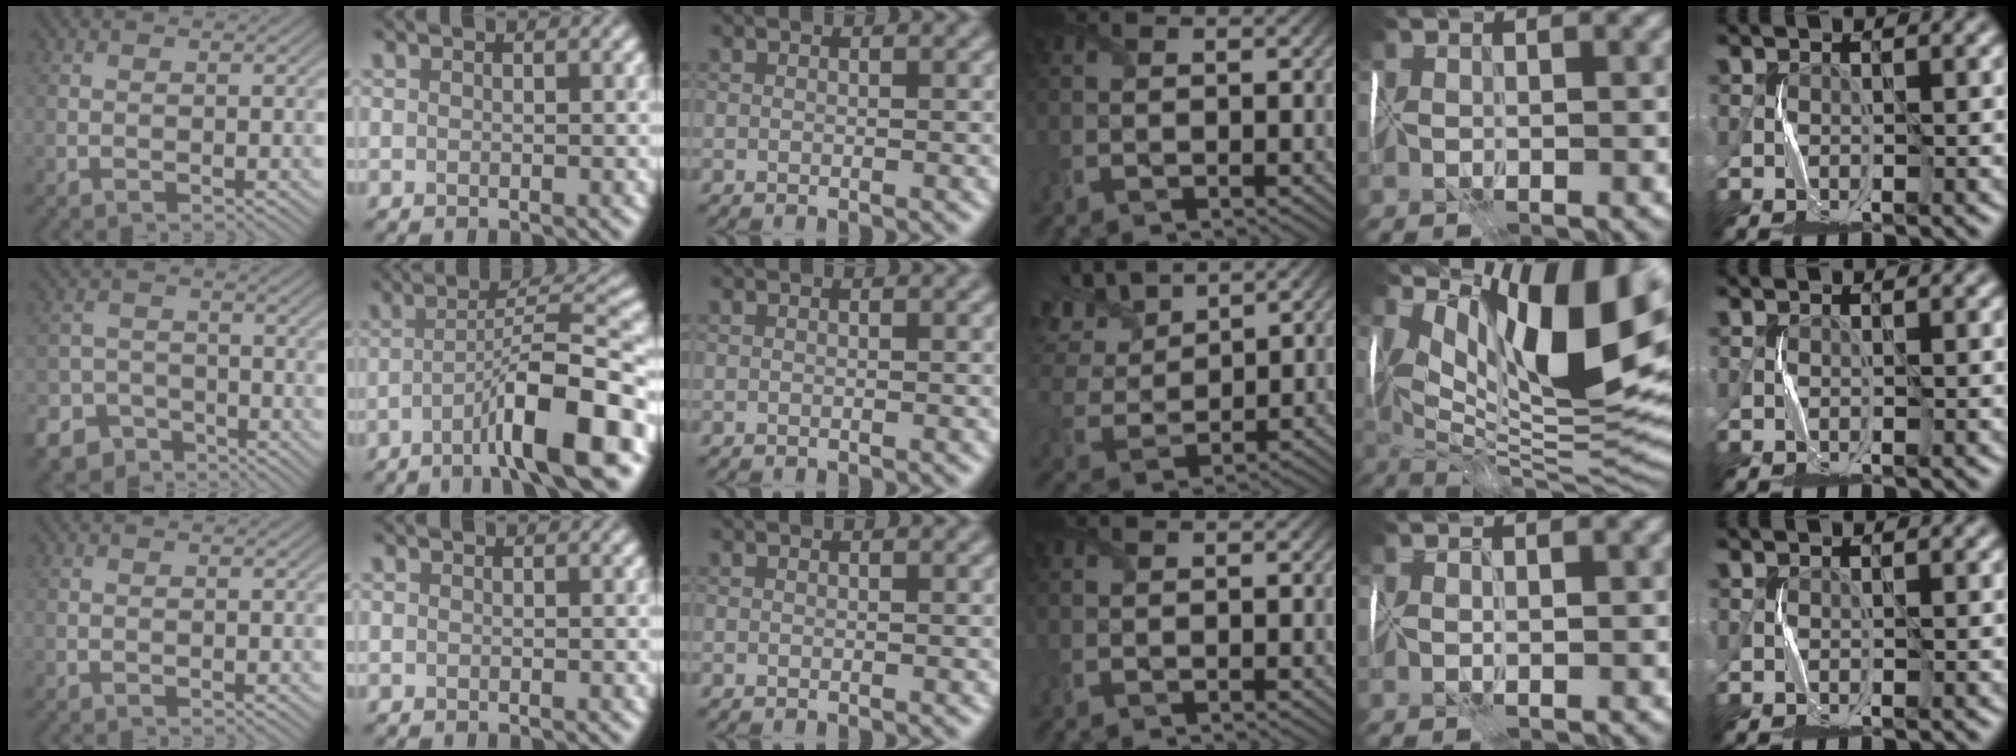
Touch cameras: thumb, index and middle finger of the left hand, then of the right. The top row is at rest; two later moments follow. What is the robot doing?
{"motion": "fold", "object": "tissue"}